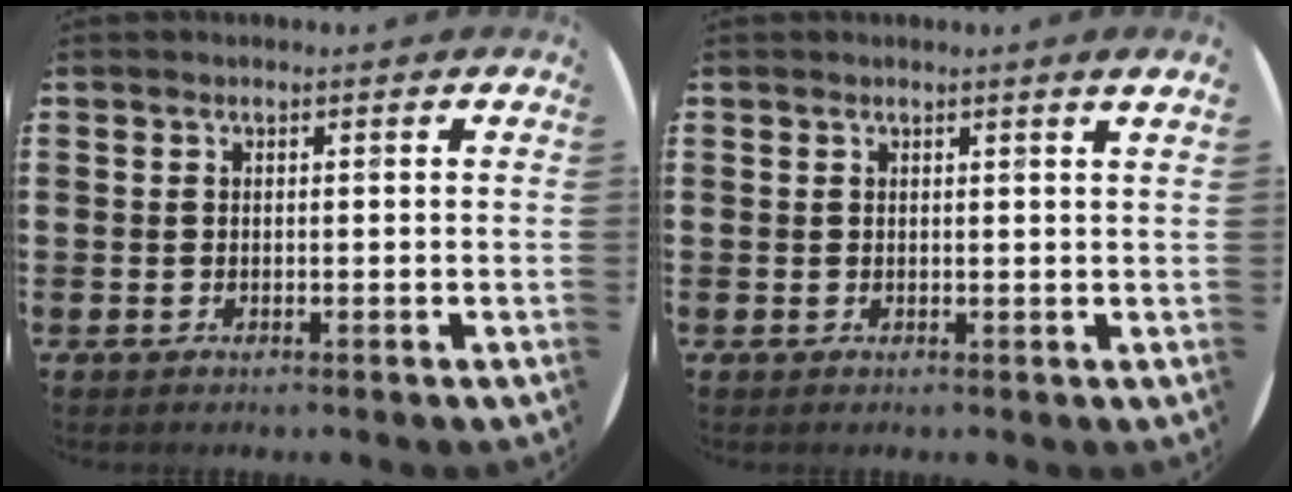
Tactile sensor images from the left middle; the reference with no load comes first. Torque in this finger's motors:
{"motor_torque": [-0.14, -0.27, 0.02, 0.02]}